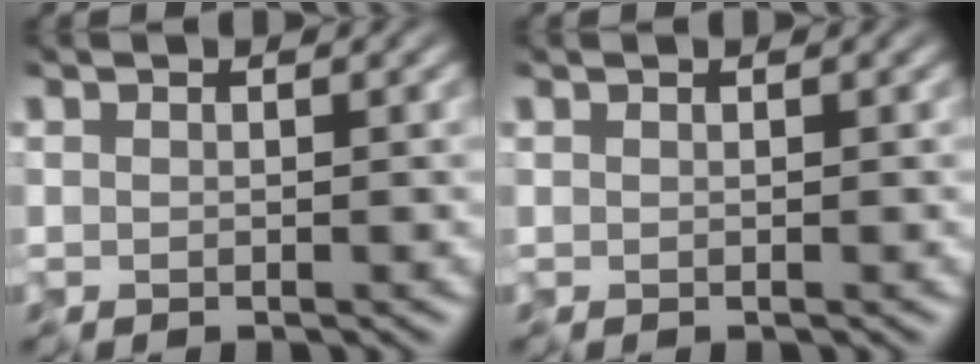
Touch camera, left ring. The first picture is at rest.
{"total": 0.0}